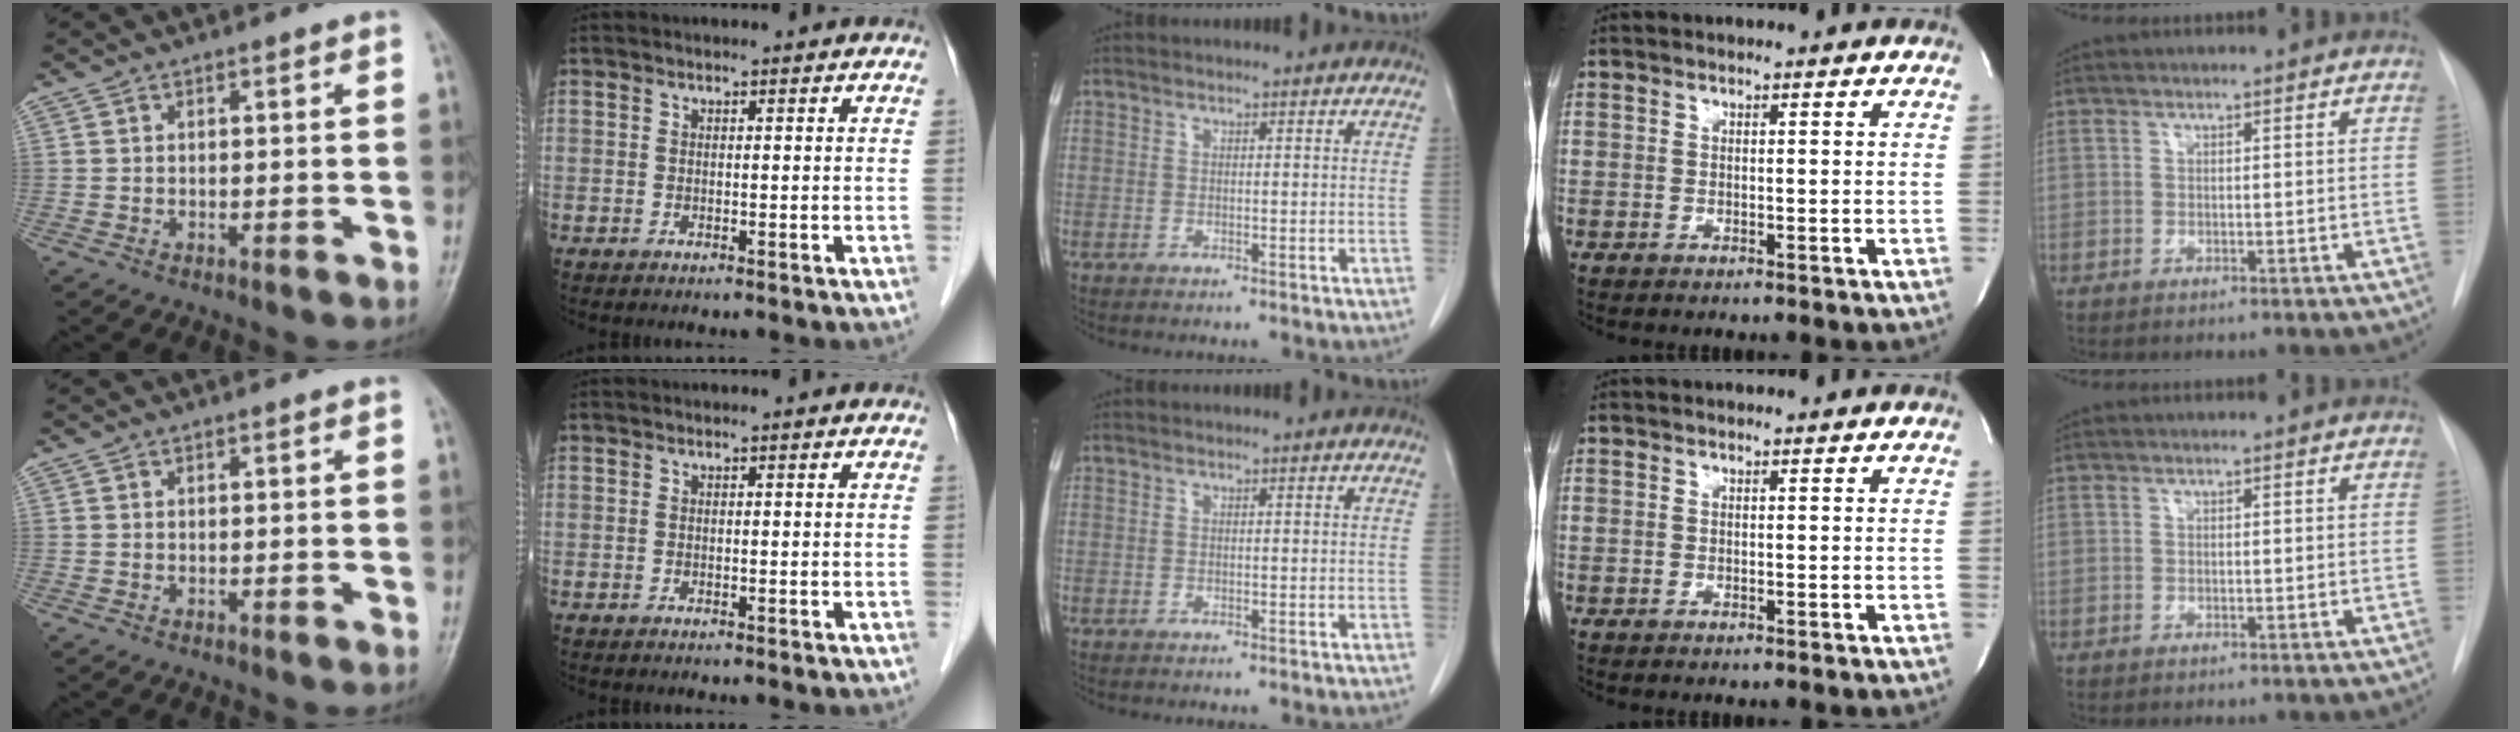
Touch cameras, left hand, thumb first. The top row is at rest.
{}